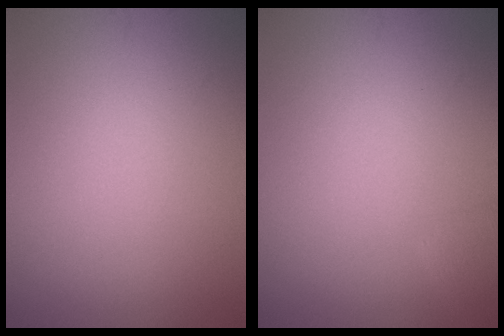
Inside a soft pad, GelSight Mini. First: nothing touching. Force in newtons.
{"total": 1.0, "press": 1.0, "slide": 0.1}